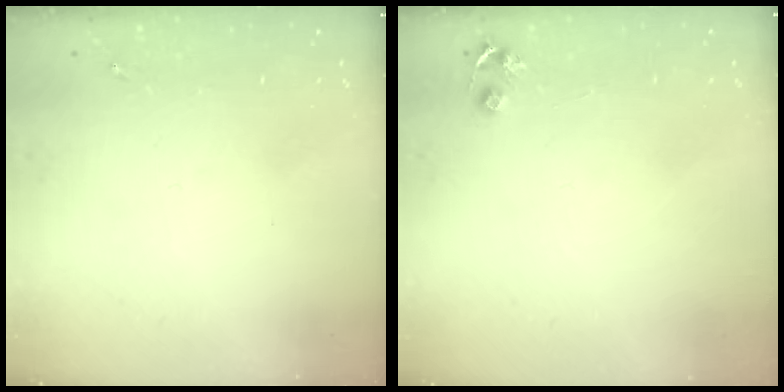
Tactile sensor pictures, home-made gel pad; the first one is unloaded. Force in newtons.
{"total": 4.8, "press": 4.8, "slide": 0.6}